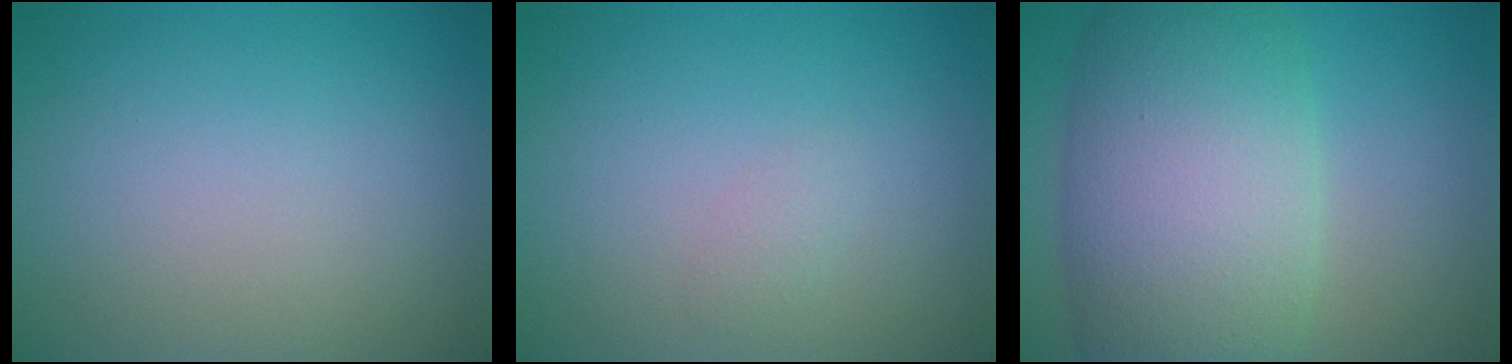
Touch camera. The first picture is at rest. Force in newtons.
{"total": 0.8, "press": 0.8, "slide": 0.0}
{"total": 11.5, "press": 11.5, "slide": 0.5}